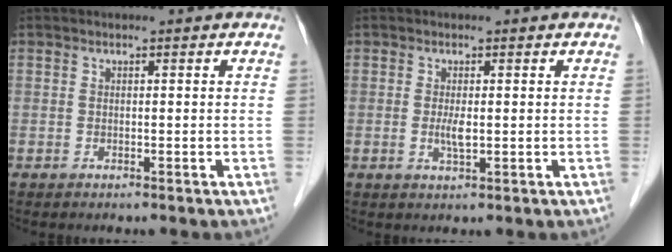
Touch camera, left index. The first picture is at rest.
{"total": 1.9, "force": [-0.1, 0.4, 1.8], "torque": [-0.041, -0.003, -0.001]}